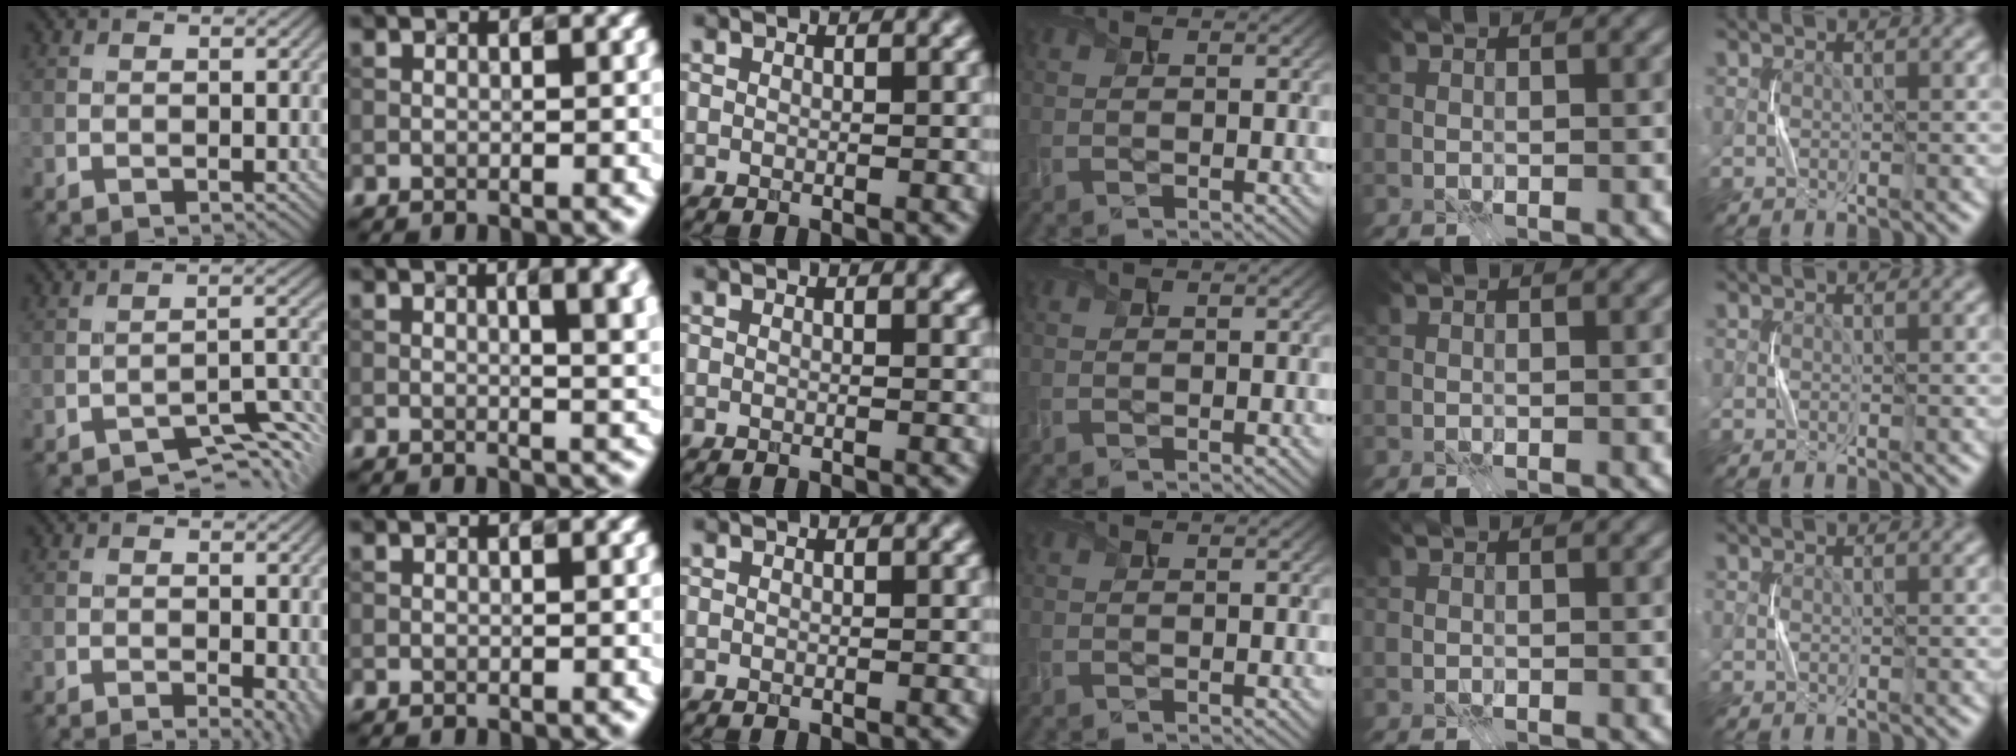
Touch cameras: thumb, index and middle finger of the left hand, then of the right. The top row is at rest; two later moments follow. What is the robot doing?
{"motion": "press", "object": "syringe"}